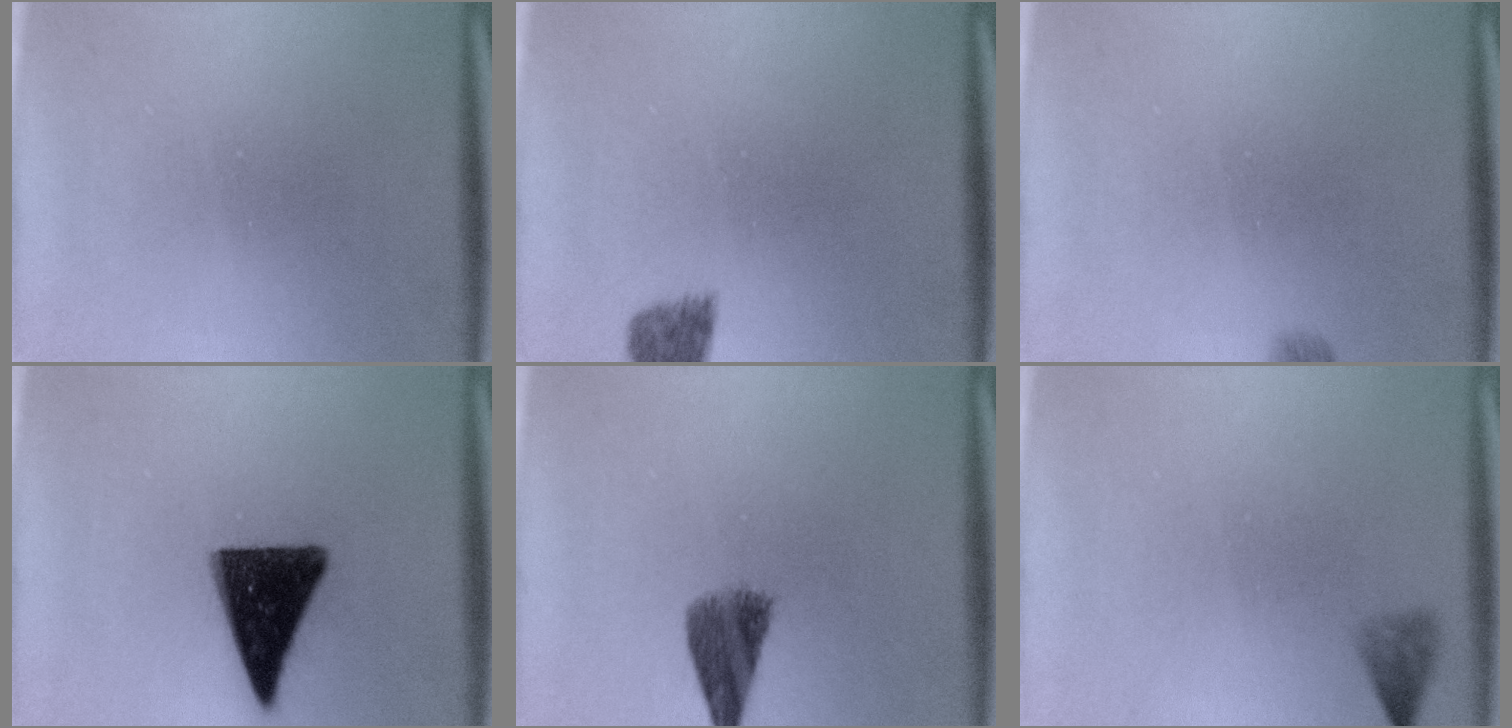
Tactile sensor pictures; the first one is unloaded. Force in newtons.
{"total": 1.9}
{"total": 1.3}
{"total": 15.0}
{"total": 7.2}
{"total": 2.1}